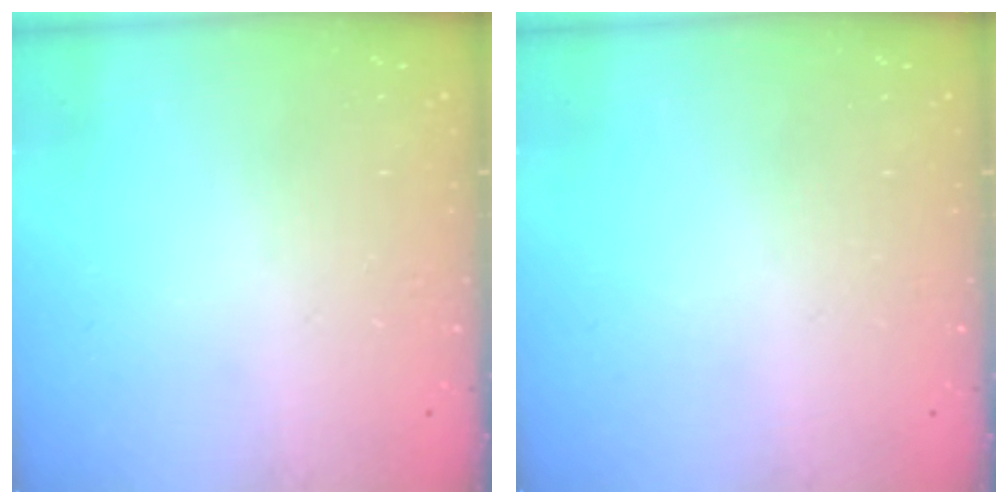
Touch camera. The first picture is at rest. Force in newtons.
{"total": 0.0}